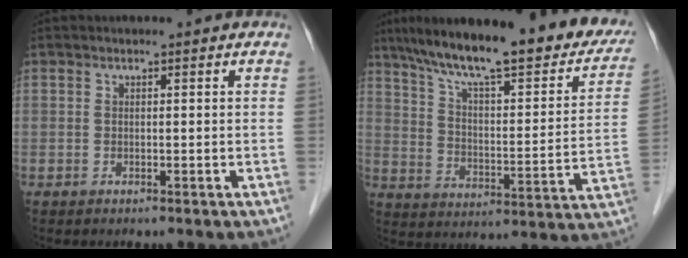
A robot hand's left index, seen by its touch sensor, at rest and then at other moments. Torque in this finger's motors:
{"motor_torque": [0.27, -0.18, 0.62, 0.16]}